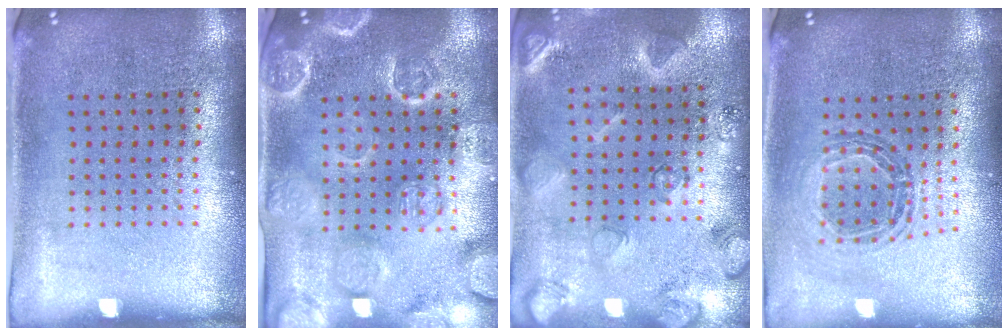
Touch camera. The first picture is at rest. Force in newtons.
{"total": 3.8, "press": 3.6, "slide": 1.1}
{"total": 2.2, "press": 2.2, "slide": 0.4}
{"total": 0.8, "press": 0.8, "slide": 0.1}